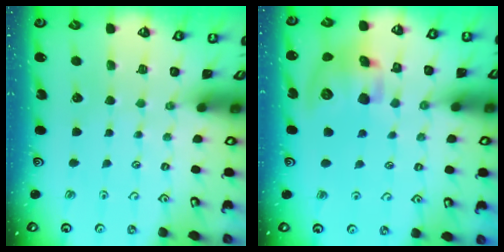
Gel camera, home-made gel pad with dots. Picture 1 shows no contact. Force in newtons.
{"total": 12.9, "press": 12.7, "slide": 2.2}